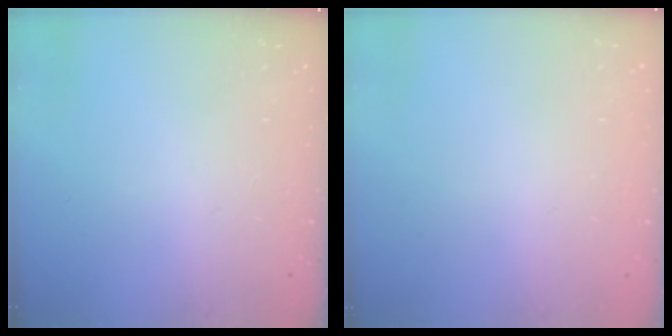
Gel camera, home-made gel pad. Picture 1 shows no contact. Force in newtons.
{"total": 0.0}